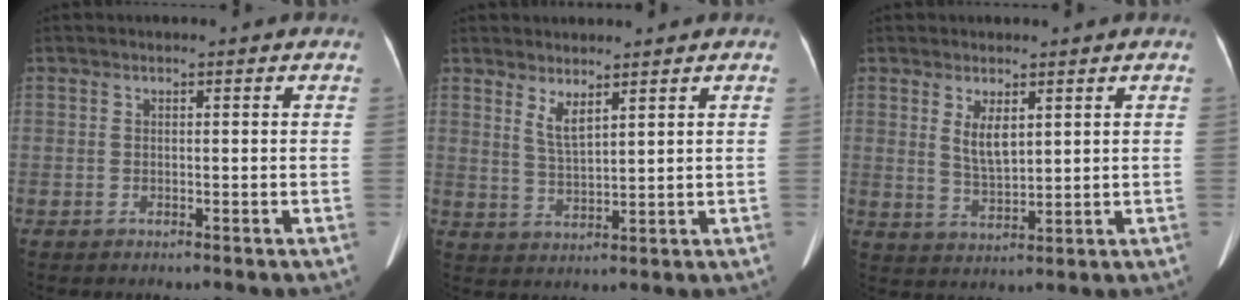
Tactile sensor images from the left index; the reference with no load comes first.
{"total": 3.3, "force": [2.4, 0.5, 2.3], "torque": [-0.050, -0.011, 0.054]}
{"total": 4.1, "force": [1.8, 1.5, 3.3], "torque": [-0.066, -0.006, 0.043]}